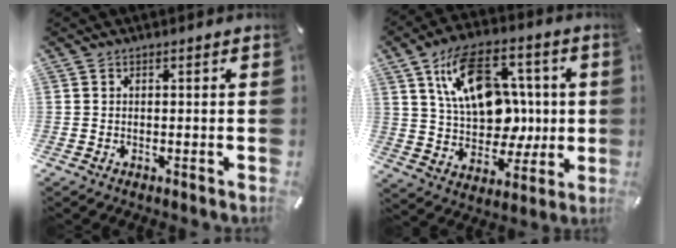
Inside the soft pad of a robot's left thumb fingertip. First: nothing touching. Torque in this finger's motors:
{"motor_torque": [2.51, 2.50, 1.51, -1.26, 0.22]}